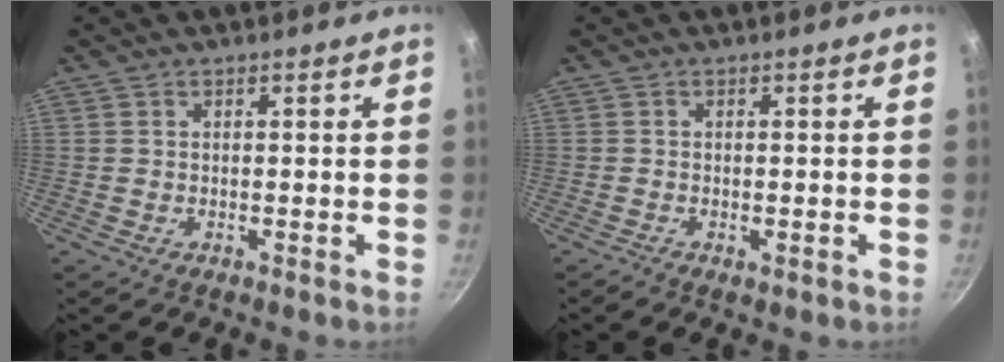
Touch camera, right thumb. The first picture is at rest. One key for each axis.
{"total": 1.4, "fx": -0.6, "fy": 0.7, "fz": 1.0, "tx": -0.017, "ty": -0.001, "tz": -0.009}